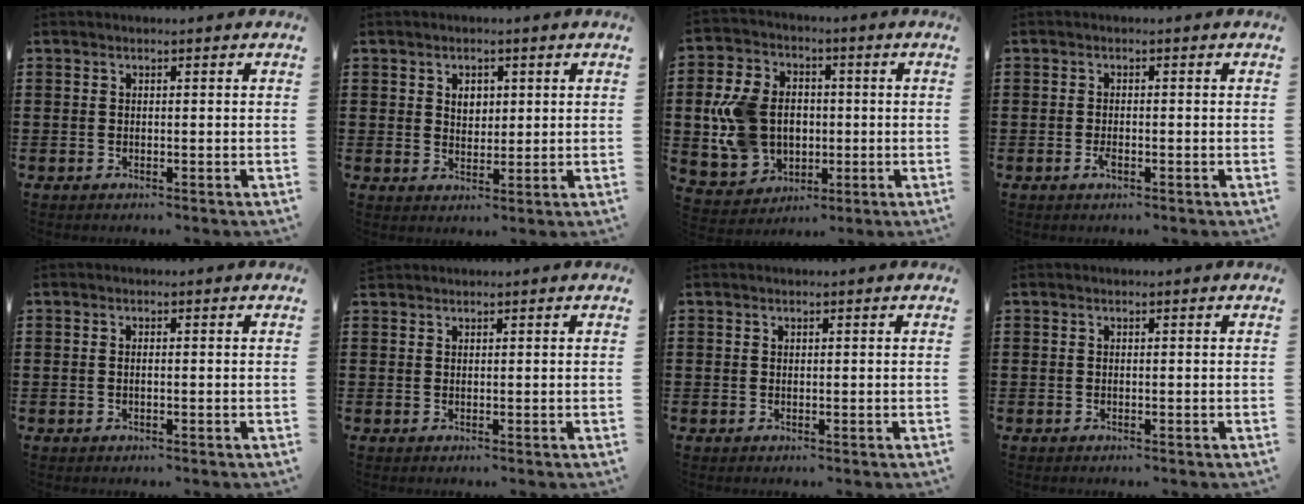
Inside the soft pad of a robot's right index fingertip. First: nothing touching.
{"total": 2.6, "force": [1.0, 1.9, 1.5], "torque": [-0.027, 0.006, 0.014]}
{"total": 11.4, "force": [0.1, 9.1, 6.9], "torque": [-0.182, 0.021, 0.004]}
{"total": 1.5, "force": [-0.7, 0.6, 1.2], "torque": [-0.023, -0.001, -0.013]}
{"total": 0.7, "force": [-0.1, 0.2, 0.6], "torque": [-0.013, -0.003, -0.002]}
{"total": 0.6, "force": [0.5, 0.1, -0.1], "torque": [0.001, 0.002, 0.010]}
{"total": 0.0}
{"total": 0.0}